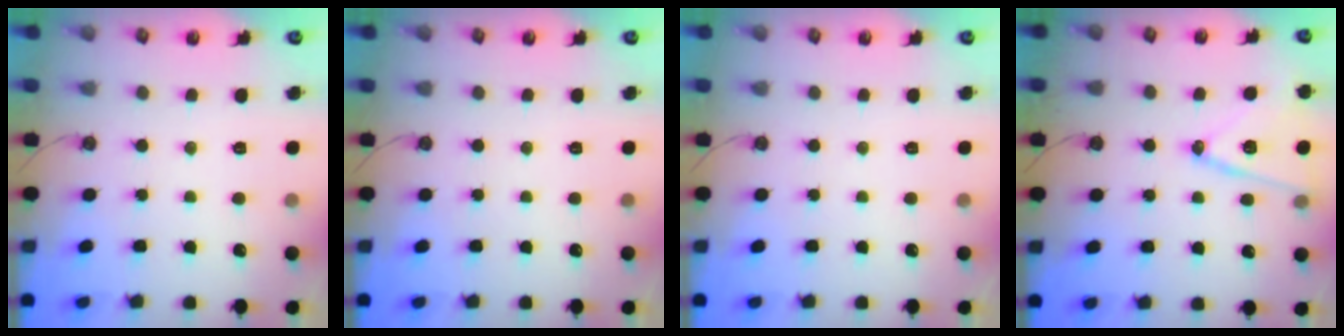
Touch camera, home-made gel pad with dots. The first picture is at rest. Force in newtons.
{"total": 0.0}
{"total": 0.0}
{"total": 13.3, "press": 12.9, "slide": 3.5}